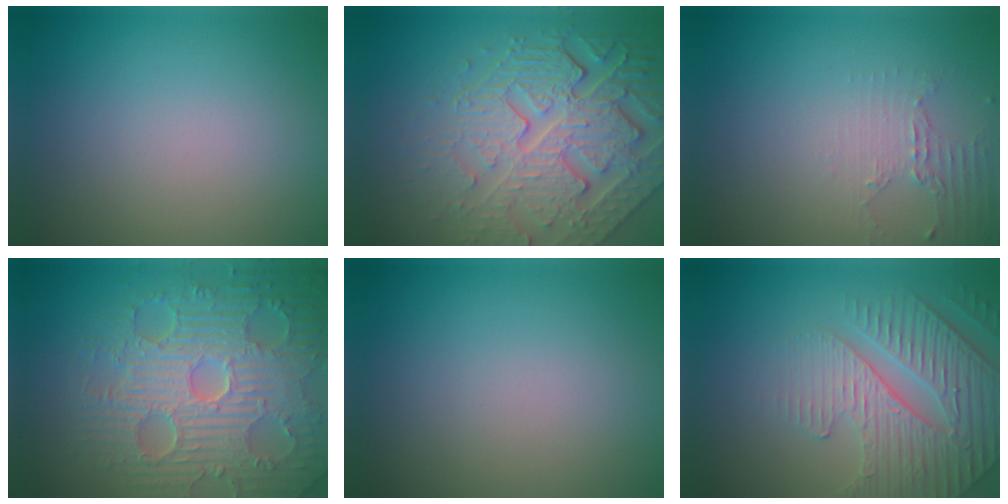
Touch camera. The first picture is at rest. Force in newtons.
{"total": 8.5, "press": 5.9, "slide": 6.2}
{"total": 2.1, "press": 1.5, "slide": 1.4}
{"total": 10.1, "press": 7.0, "slide": 7.3}
{"total": 0.0}
{"total": 4.6, "press": 4.3, "slide": 1.6}